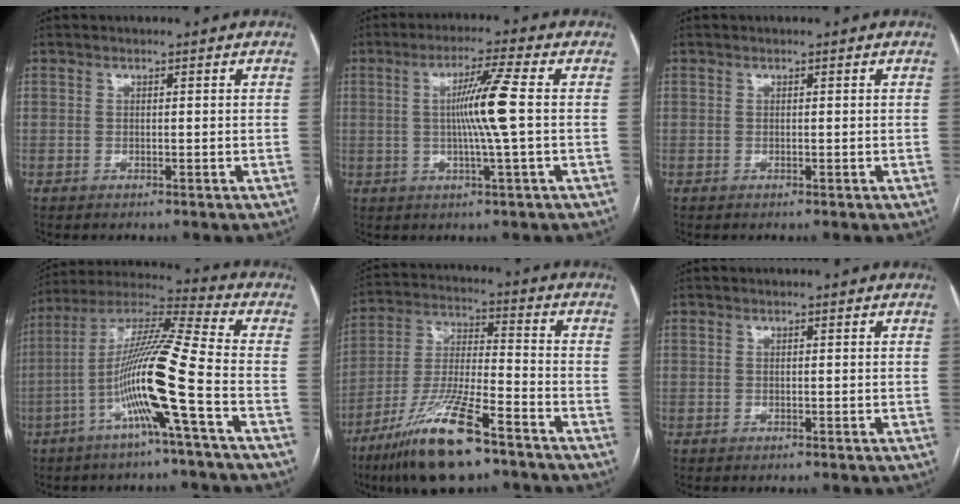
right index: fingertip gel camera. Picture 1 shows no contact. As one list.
[{"total": 7.8, "force": [0.3, -1.4, 7.7], "torque": [-0.141, -0.001, 0.006]}, {"total": 0.0}, {"total": 15.0, "force": [-5.0, -1.5, 14.1], "torque": [-0.269, 0.002, -0.104]}, {"total": 15.9, "force": [-10.6, 2.5, 11.6], "torque": [-0.245, -0.029, -0.193]}, {"total": 0.0}]